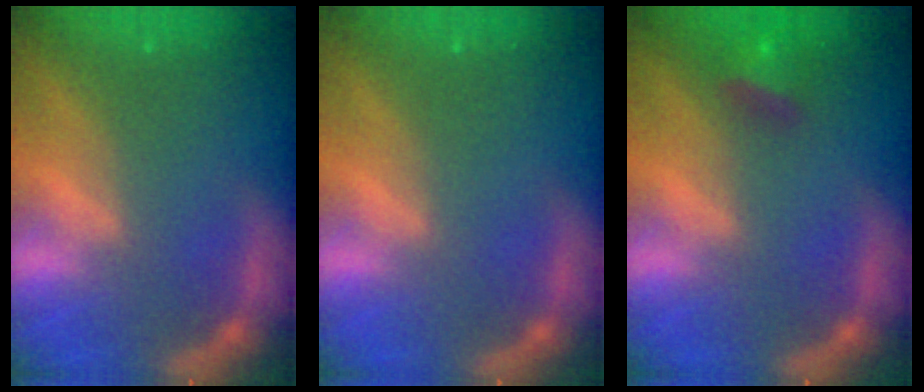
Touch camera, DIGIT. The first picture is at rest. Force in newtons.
{"total": 0.0}
{"total": 2.9}